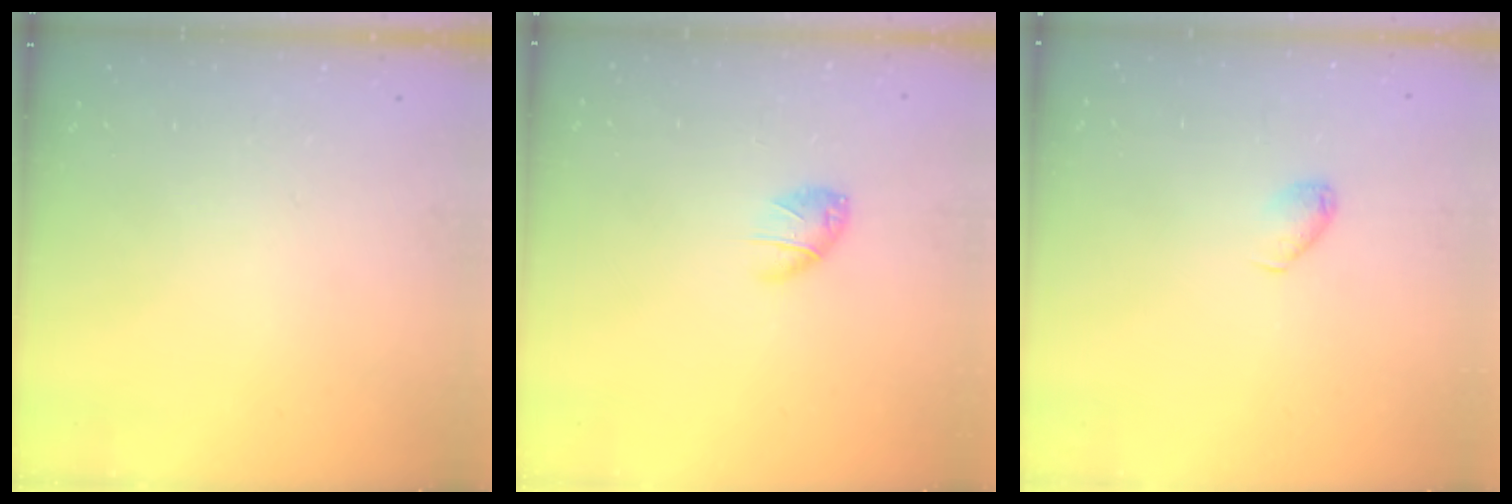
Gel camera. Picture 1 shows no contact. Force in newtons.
{"total": 5.7, "press": 5.6, "slide": 0.7}
{"total": 5.0, "press": 4.9, "slide": 0.9}